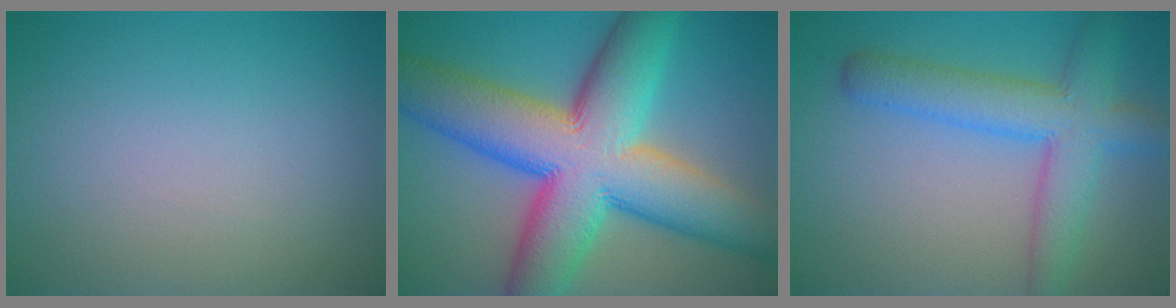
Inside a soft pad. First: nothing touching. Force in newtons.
{"total": 15.3, "press": 15.3, "slide": 0.4}
{"total": 6.1, "press": 6.1, "slide": 0.2}